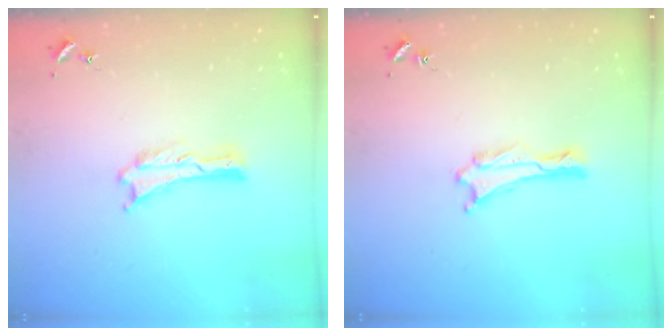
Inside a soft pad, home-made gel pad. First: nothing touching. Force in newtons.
{"total": 0.6, "press": 0.5, "slide": 0.1}